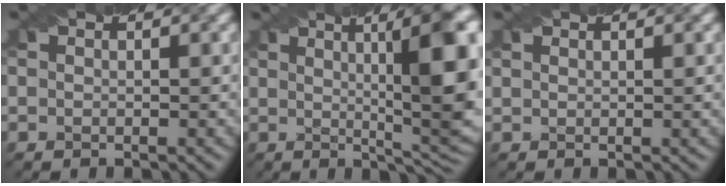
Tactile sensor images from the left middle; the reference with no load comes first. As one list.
[{"total": 11.9, "force": [2.8, 2.7, 11.3], "torque": [-0.128, 0.003, 0.047]}, {"total": 1.0, "force": [0.9, 0.2, 0.3], "torque": [-0.010, 0.000, 0.015]}]